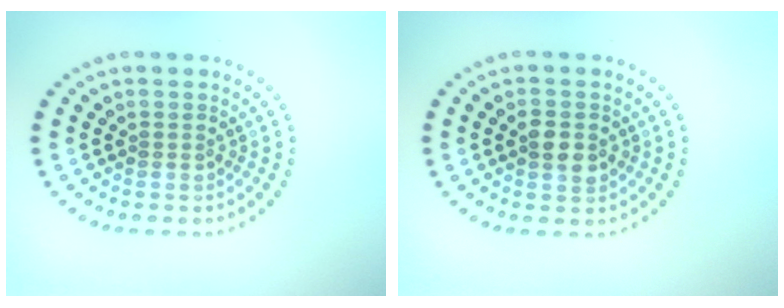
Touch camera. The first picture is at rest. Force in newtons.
{"total": 2.5, "press": 2.5, "slide": 0.1}